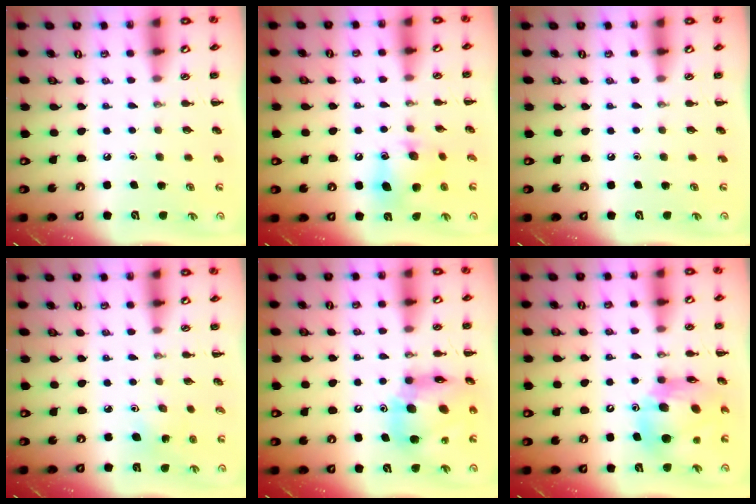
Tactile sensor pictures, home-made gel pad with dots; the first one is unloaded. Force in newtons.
{"total": 9.9, "press": 9.8, "slide": 1.6}
{"total": 0.0}
{"total": 3.6, "press": 3.5, "slide": 1.0}
{"total": 15.2, "press": 14.4, "slide": 4.8}
{"total": 14.4, "press": 13.8, "slide": 4.1}